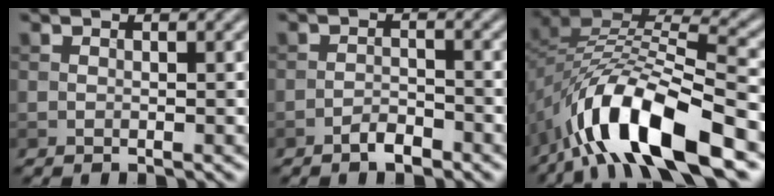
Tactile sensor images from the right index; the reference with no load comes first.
{"total": 1.9, "force": [-1.4, 0.7, 1.0], "torque": [-0.013, 0.006, -0.028]}
{"total": 12.4, "force": [-7.4, 4.1, 9.0], "torque": [-0.163, 0.004, -0.152]}